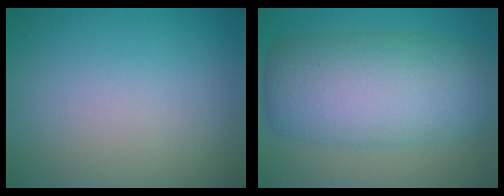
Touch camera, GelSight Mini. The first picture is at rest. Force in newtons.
{"total": 9.4, "press": 9.4, "slide": 0.5}